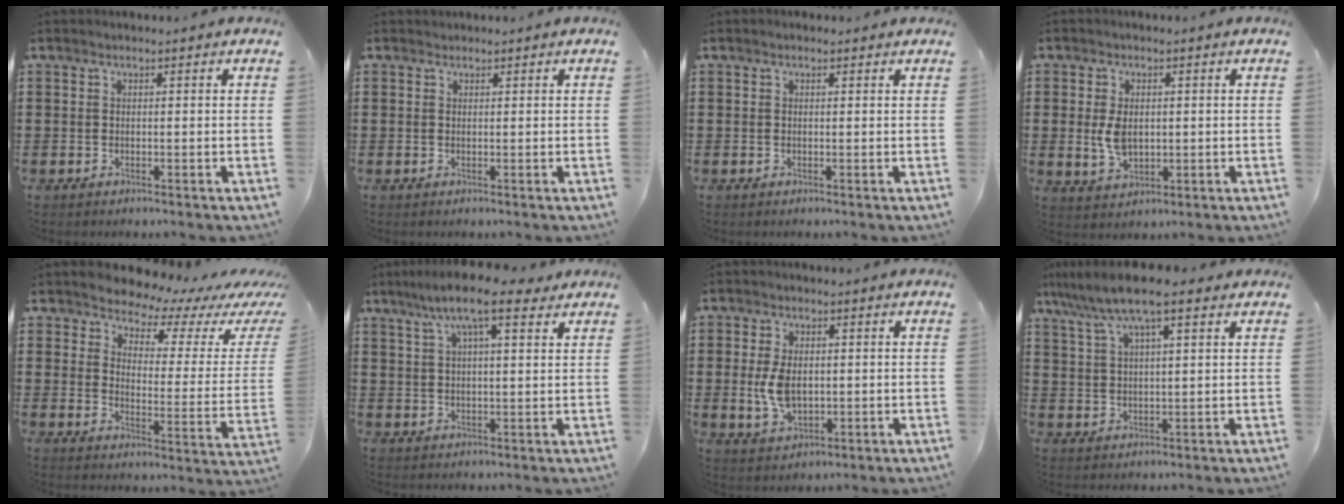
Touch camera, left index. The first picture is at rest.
{"total": 0.5, "force": [0.5, 0.2, 0.0], "torque": [-0.002, 0.001, 0.010]}
{"total": 0.5, "force": [0.4, 0.2, 0.2], "torque": [-0.005, 0.002, 0.009]}
{"total": 4.7, "force": [0.3, 3.0, 3.6], "torque": [-0.089, 0.003, 0.002]}
{"total": 5.5, "force": [5.1, 1.8, 1.0], "torque": [-0.046, -0.041, 0.086]}
{"total": 9.8, "force": [6.6, 2.3, 6.9], "torque": [-0.133, -0.006, 0.115]}
{"total": 6.0, "force": [0.2, 3.6, 4.8], "torque": [-0.114, 0.002, -0.001]}
{"total": 8.3, "force": [5.8, 1.5, 5.7], "torque": [-0.126, -0.010, 0.103]}